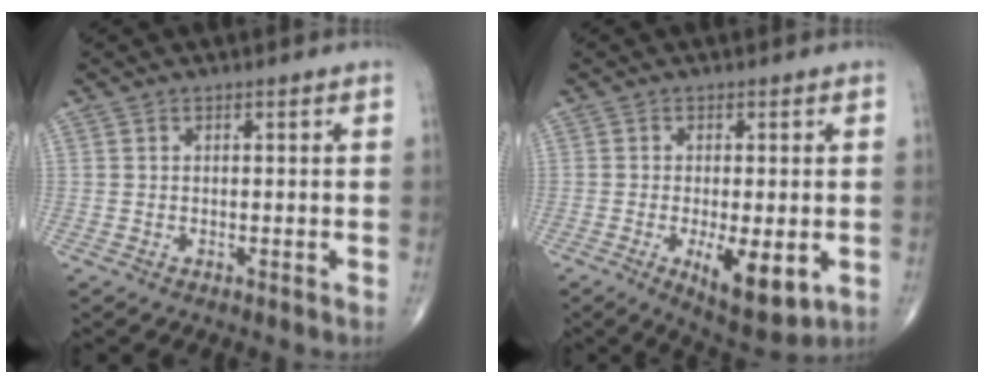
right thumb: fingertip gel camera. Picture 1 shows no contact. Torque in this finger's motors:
{"motor_torque": [1.37, 1.34, 0.42, -0.52, 0.24]}